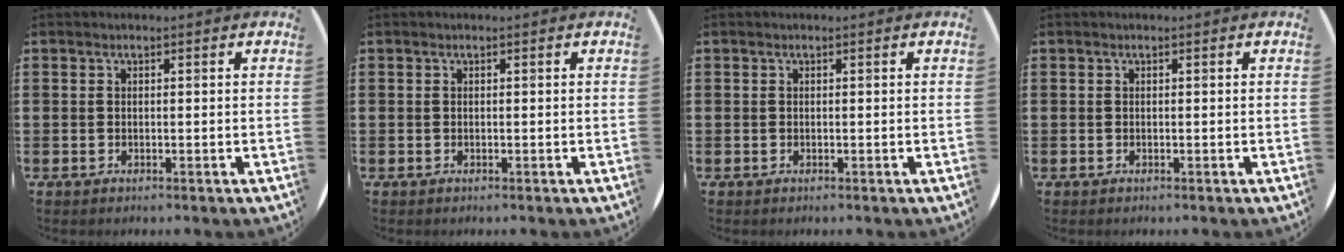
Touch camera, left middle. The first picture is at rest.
{"total": 0.0}
{"total": 0.0}
{"total": 0.0}